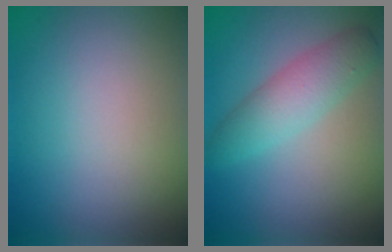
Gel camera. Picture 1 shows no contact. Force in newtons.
{"total": 3.7, "press": 3.7, "slide": 0.0}